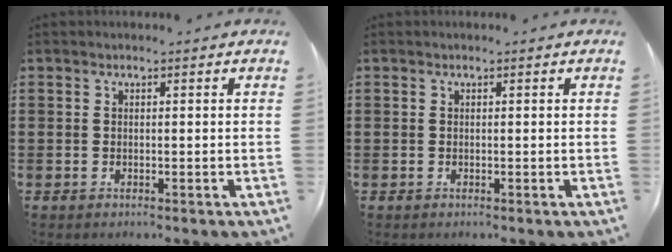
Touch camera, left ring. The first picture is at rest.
{"total": 0.0}